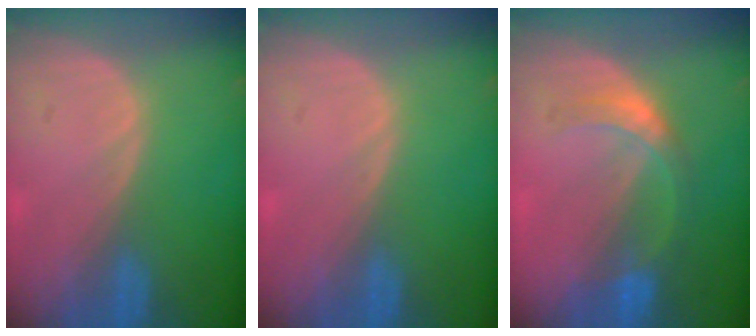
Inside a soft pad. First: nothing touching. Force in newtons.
{"total": 0.0}
{"total": 5.2, "press": 4.8, "slide": 1.9}